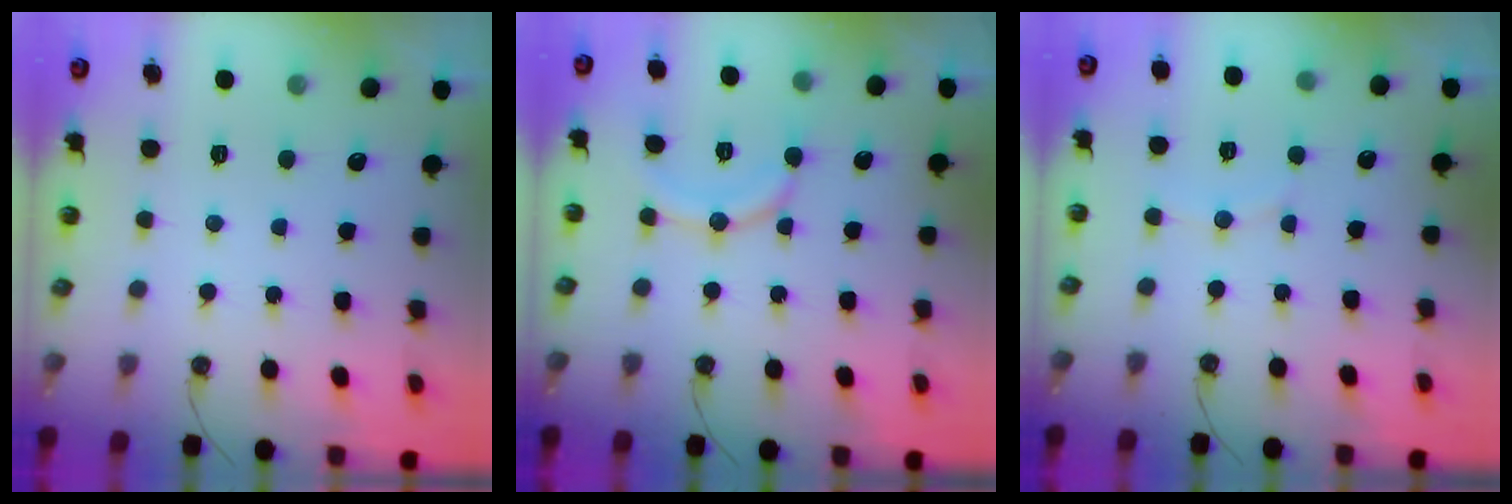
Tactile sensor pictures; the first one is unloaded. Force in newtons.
{"total": 10.3, "press": 10.3, "slide": 0.4}
{"total": 4.5, "press": 4.4, "slide": 0.9}